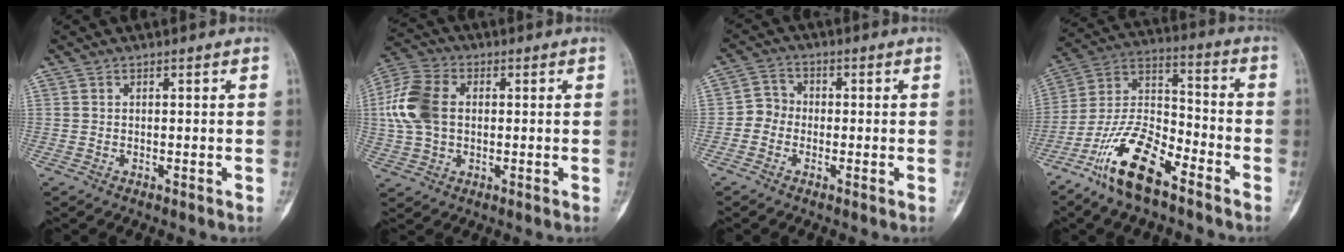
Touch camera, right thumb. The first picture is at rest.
{"total": 11.3, "force": [0.9, 7.8, 8.2], "torque": [-0.177, 0.017, 0.013]}
{"total": 3.8, "force": [-1.1, 3.3, 1.3], "torque": [-0.002, 0.012, -0.037]}
{"total": 15.1, "force": [-9.6, 5.6, 10.2], "torque": [-0.192, 0.064, -0.189]}